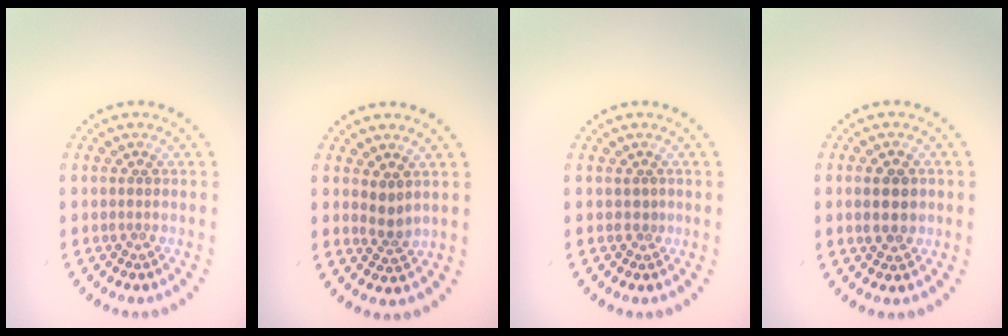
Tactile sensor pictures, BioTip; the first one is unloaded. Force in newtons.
{"total": 1.6, "press": 1.3, "slide": 1.0}
{"total": 0.6, "press": 0.3, "slide": 0.5}
{"total": 2.7, "press": 2.7, "slide": 0.2}